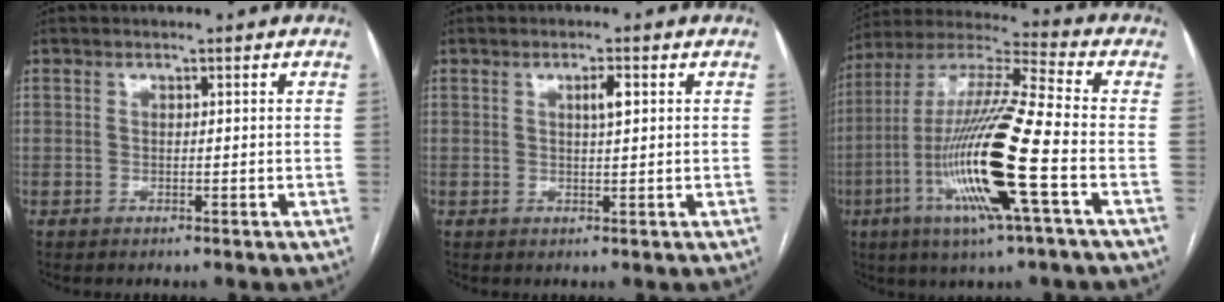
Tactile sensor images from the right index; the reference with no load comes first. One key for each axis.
{"total": 2.1, "fx": 0.7, "fy": 0.3, "fz": 2.0, "tx": -0.034, "ty": 0.002, "tz": 0.012}
{"total": 19.5, "fx": -5.8, "fy": 0.3, "fz": 18.6, "tx": -0.384, "ty": -0.018, "tz": -0.116}